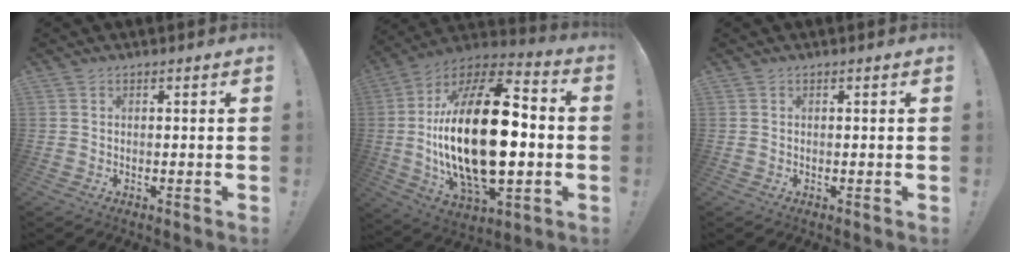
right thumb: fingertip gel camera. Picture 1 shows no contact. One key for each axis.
{"total": 32.6, "fx": -1.2, "fy": 15.7, "fz": 28.5, "tx": -0.545, "ty": 0.003, "tz": -0.020}
{"total": 0.0}